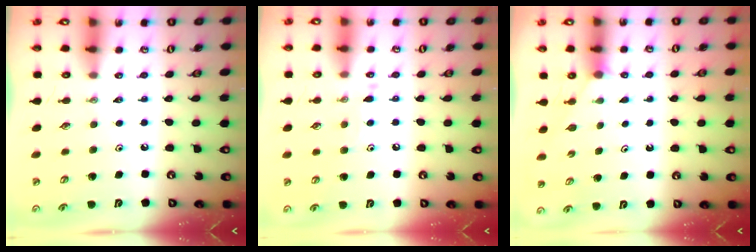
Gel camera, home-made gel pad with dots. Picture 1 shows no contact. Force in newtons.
{"total": 8.0, "press": 8.0, "slide": 0.2}
{"total": 1.8, "press": 1.8, "slide": 0.2}